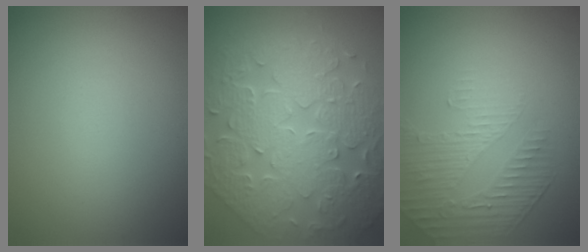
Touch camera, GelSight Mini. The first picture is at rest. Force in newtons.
{"total": 9.5, "press": 6.7, "slide": 6.7}
{"total": 1.9, "press": 1.3, "slide": 1.3}